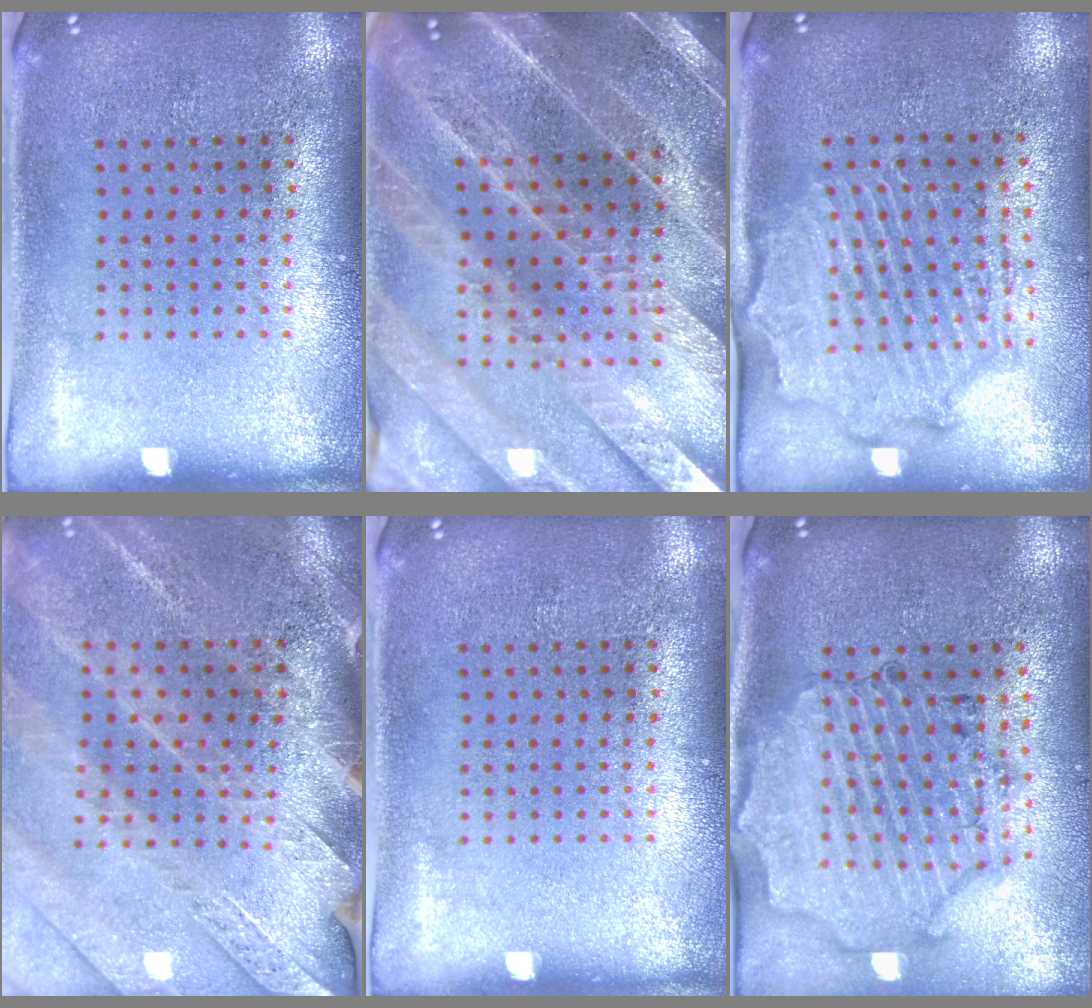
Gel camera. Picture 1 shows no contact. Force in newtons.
{"total": 3.6, "press": 3.4, "slide": 1.2}
{"total": 2.1, "press": 2.1, "slide": 0.5}
{"total": 3.0, "press": 3.0, "slide": 0.3}
{"total": 0.0}
{"total": 1.8, "press": 1.8, "slide": 0.3}